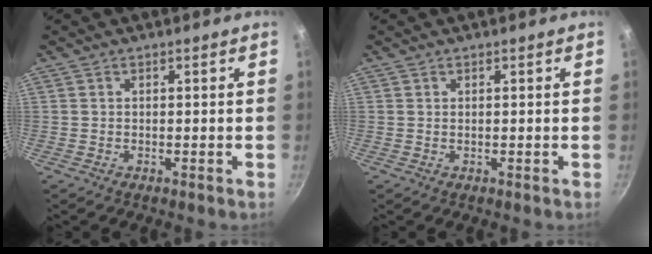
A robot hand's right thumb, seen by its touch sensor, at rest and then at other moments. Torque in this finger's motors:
{"motor_torque": [-0.17, 0.07, 0.02, -0.11, 0.04]}